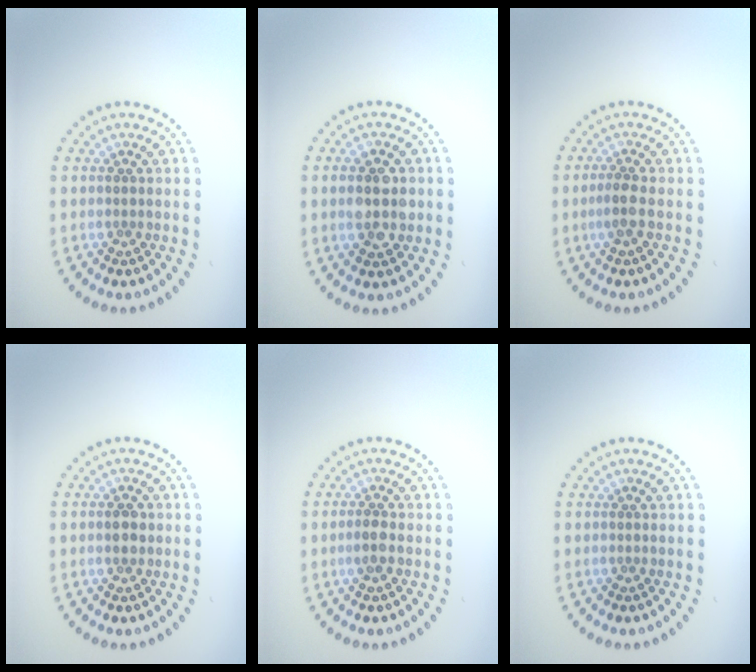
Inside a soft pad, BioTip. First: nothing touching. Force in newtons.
{"total": 3.4, "press": 3.4, "slide": 0.2}
{"total": 1.6, "press": 1.4, "slide": 0.8}
{"total": 1.6, "press": 1.6, "slide": 0.2}
{"total": 1.4, "press": 1.3, "slide": 0.3}
{"total": 0.0}